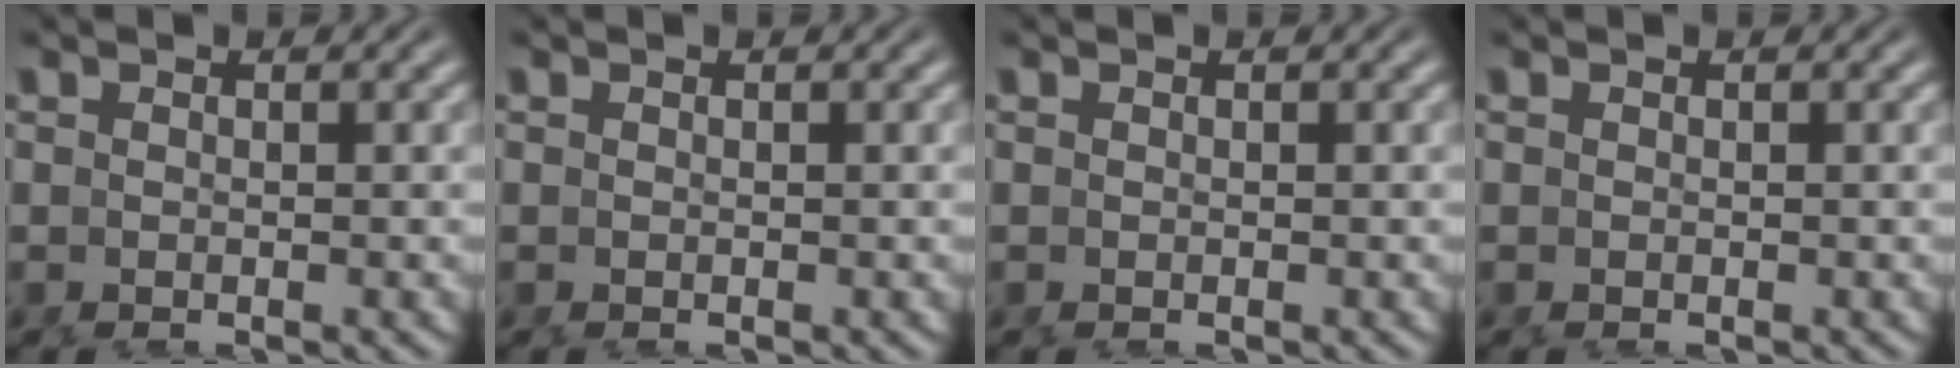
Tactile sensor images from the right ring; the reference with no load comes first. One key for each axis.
{"total": 0.0}
{"total": 0.0}
{"total": 0.0}